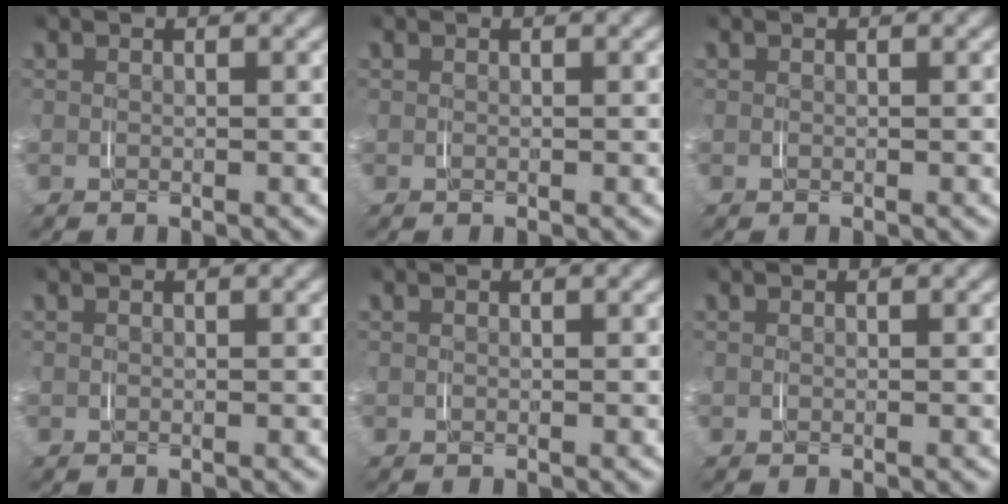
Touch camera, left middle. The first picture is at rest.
{"total": 0.0}
{"total": 0.0}
{"total": 0.0}
{"total": 0.0}
{"total": 0.0}